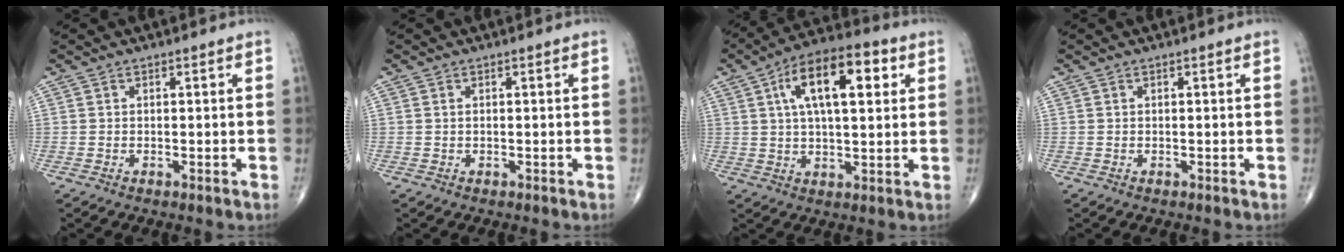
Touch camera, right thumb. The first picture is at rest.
{"total": 0.0}
{"total": 15.2, "force": [4.8, 6.6, 12.8], "torque": [-0.194, 0.012, 0.071]}
{"total": 0.0}